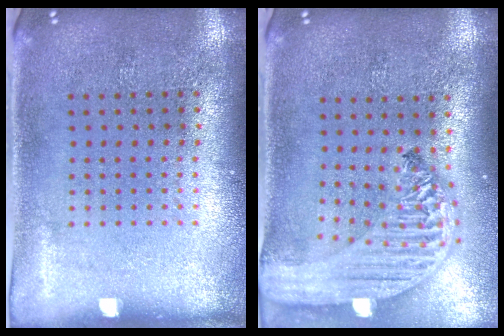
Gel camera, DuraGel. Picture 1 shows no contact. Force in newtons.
{"total": 3.1, "press": 2.5, "slide": 1.9}